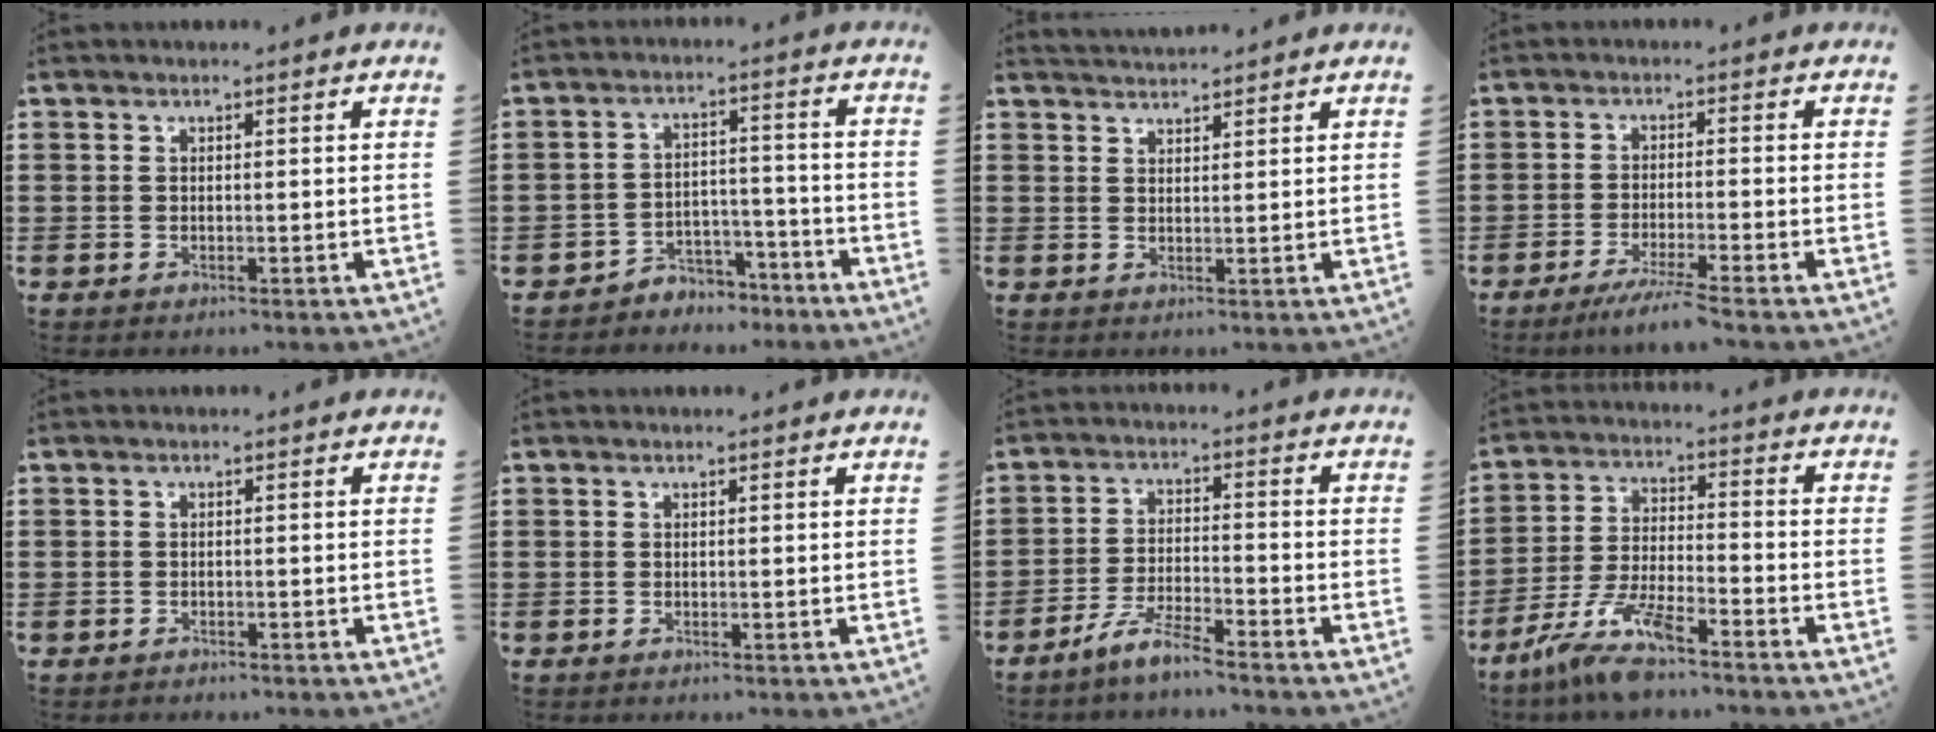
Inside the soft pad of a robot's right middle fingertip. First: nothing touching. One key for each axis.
{"total": 4.4, "fx": -4.1, "fy": 1.3, "fz": 0.2, "tx": -0.009, "ty": 0.011, "tz": -0.087}
{"total": 1.9, "fx": 1.9, "fy": -0.1, "fz": -0.2, "tx": -0.002, "ty": 0.000, "tz": 0.038}
{"total": 3.9, "fx": -3.2, "fy": -0.4, "fz": 2.1, "tx": -0.040, "ty": -0.010, "tz": -0.060}
{"total": 0.7, "fx": -0.6, "fy": 0.3, "fz": -0.1, "tx": 0.001, "ty": 0.004, "tz": -0.016}
{"total": 0.0}
{"total": 5.3, "fx": -4.6, "fy": 0.2, "fz": 2.6, "tx": -0.058, "ty": -0.004, "tz": -0.089}
{"total": 8.6, "fx": -7.0, "fy": 1.0, "fz": 4.9, "tx": -0.114, "ty": -0.008, "tz": -0.139}